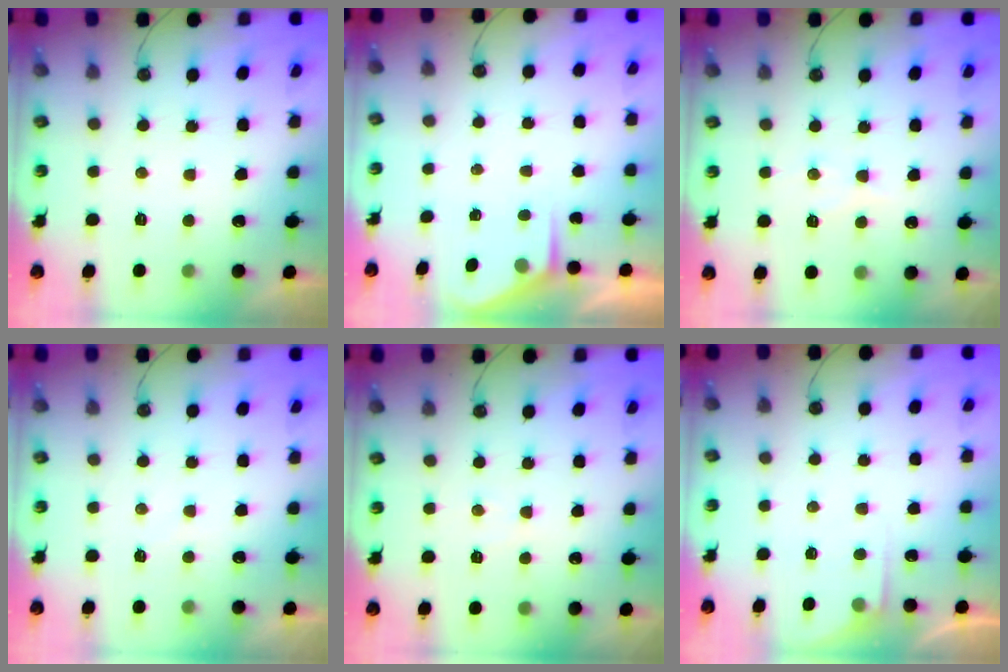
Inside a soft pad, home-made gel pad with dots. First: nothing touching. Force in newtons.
{"total": 2.7, "press": 2.7, "slide": 0.4}
{"total": 6.6, "press": 6.5, "slide": 0.8}
{"total": 3.4, "press": 3.4, "slide": 0.4}
{"total": 4.0, "press": 3.9, "slide": 0.6}
{"total": 4.5, "press": 4.4, "slide": 0.6}